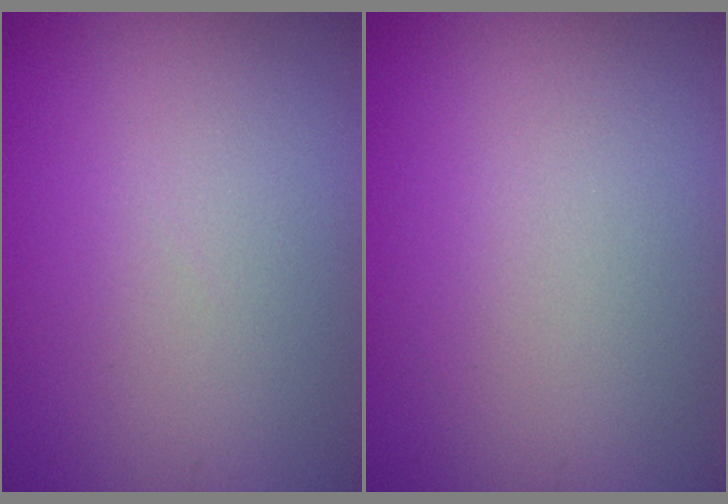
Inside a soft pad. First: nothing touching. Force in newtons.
{"total": 0.0}